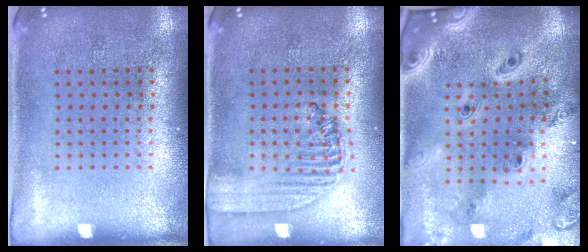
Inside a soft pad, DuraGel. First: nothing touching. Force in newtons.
{"total": 1.5, "press": 1.4, "slide": 0.5}
{"total": 4.0, "press": 3.0, "slide": 2.7}